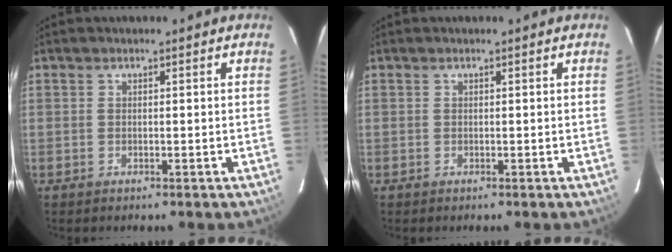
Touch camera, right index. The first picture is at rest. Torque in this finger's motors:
{"motor_torque": [0.00, 0.00, 0.01, 0.00]}